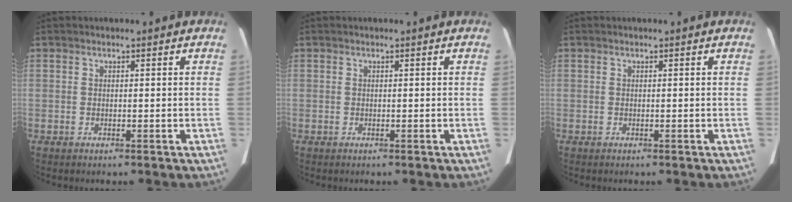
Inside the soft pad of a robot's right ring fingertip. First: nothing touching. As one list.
[{"total": 0.0}, {"total": 0.0}]